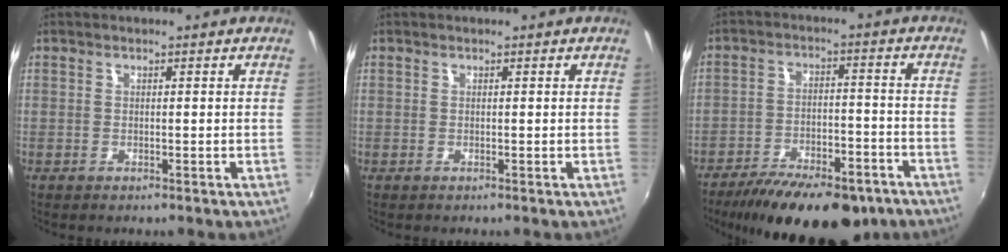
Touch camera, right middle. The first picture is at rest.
{"total": 0.0}
{"total": 20.3, "force": [-14.9, 7.5, 11.6], "torque": [-0.210, -0.030, -0.209]}